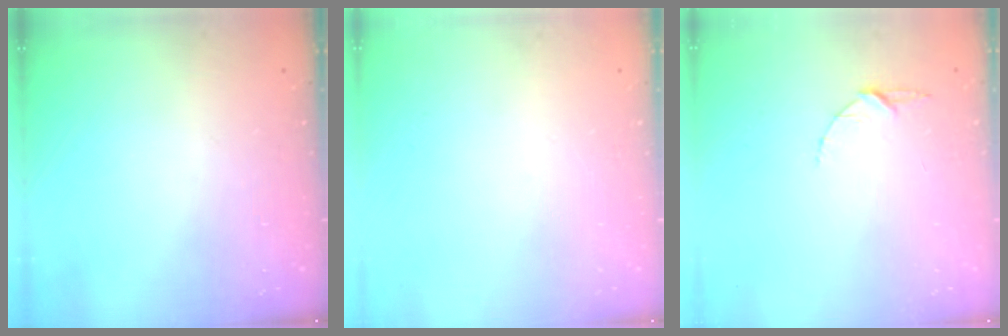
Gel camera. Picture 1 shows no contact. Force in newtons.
{"total": 0.0}
{"total": 3.4, "press": 3.3, "slide": 0.4}